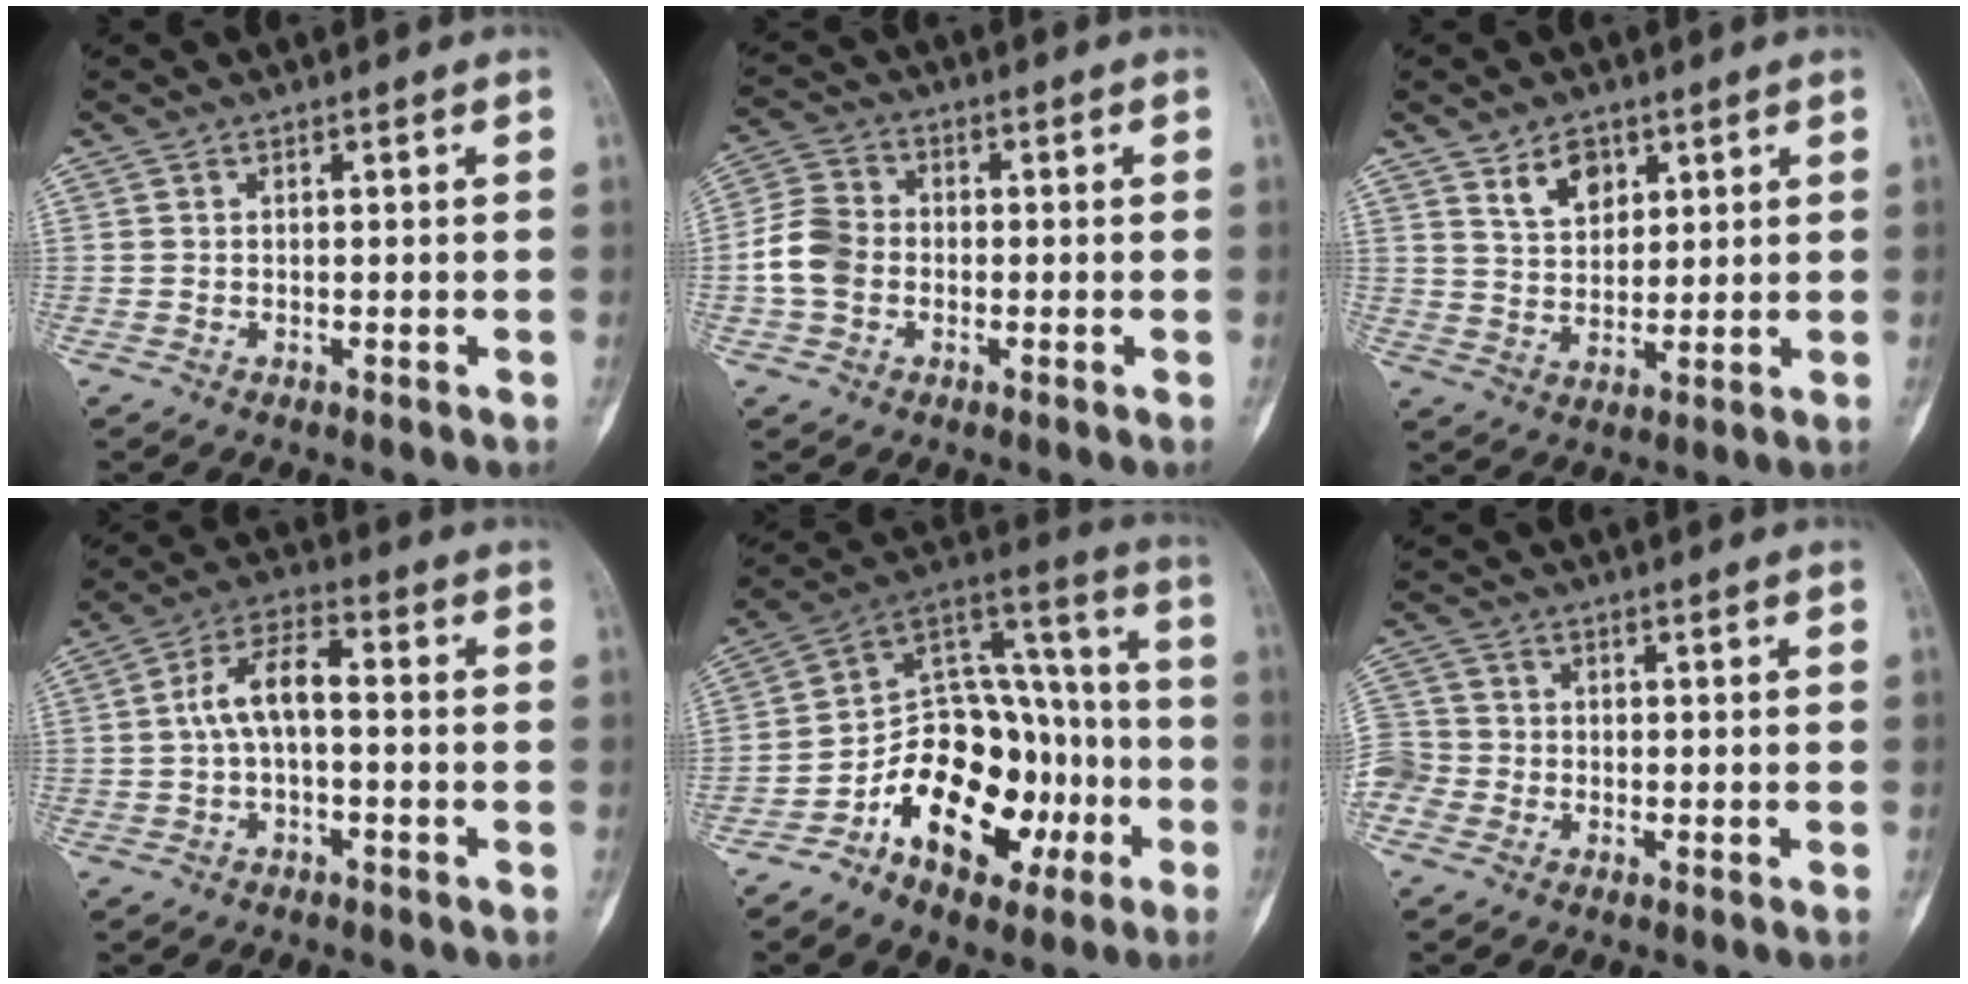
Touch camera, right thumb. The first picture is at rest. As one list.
[{"total": 7.3, "force": [-1.3, 5.9, 4.2], "torque": [-0.075, 0.020, -0.037]}, {"total": 6.4, "force": [3.7, 4.1, 3.4], "torque": [-0.038, -0.026, 0.071]}, {"total": 7.5, "force": [-0.4, 3.5, 6.6], "torque": [-0.124, 0.033, -0.016]}, {"total": 22.2, "force": [-8.0, 14.3, 15.1], "torque": [-0.185, 0.089, -0.120]}, {"total": 6.3, "force": [-2.3, 5.6, 1.7], "torque": [-0.041, 0.015, -0.050]}]